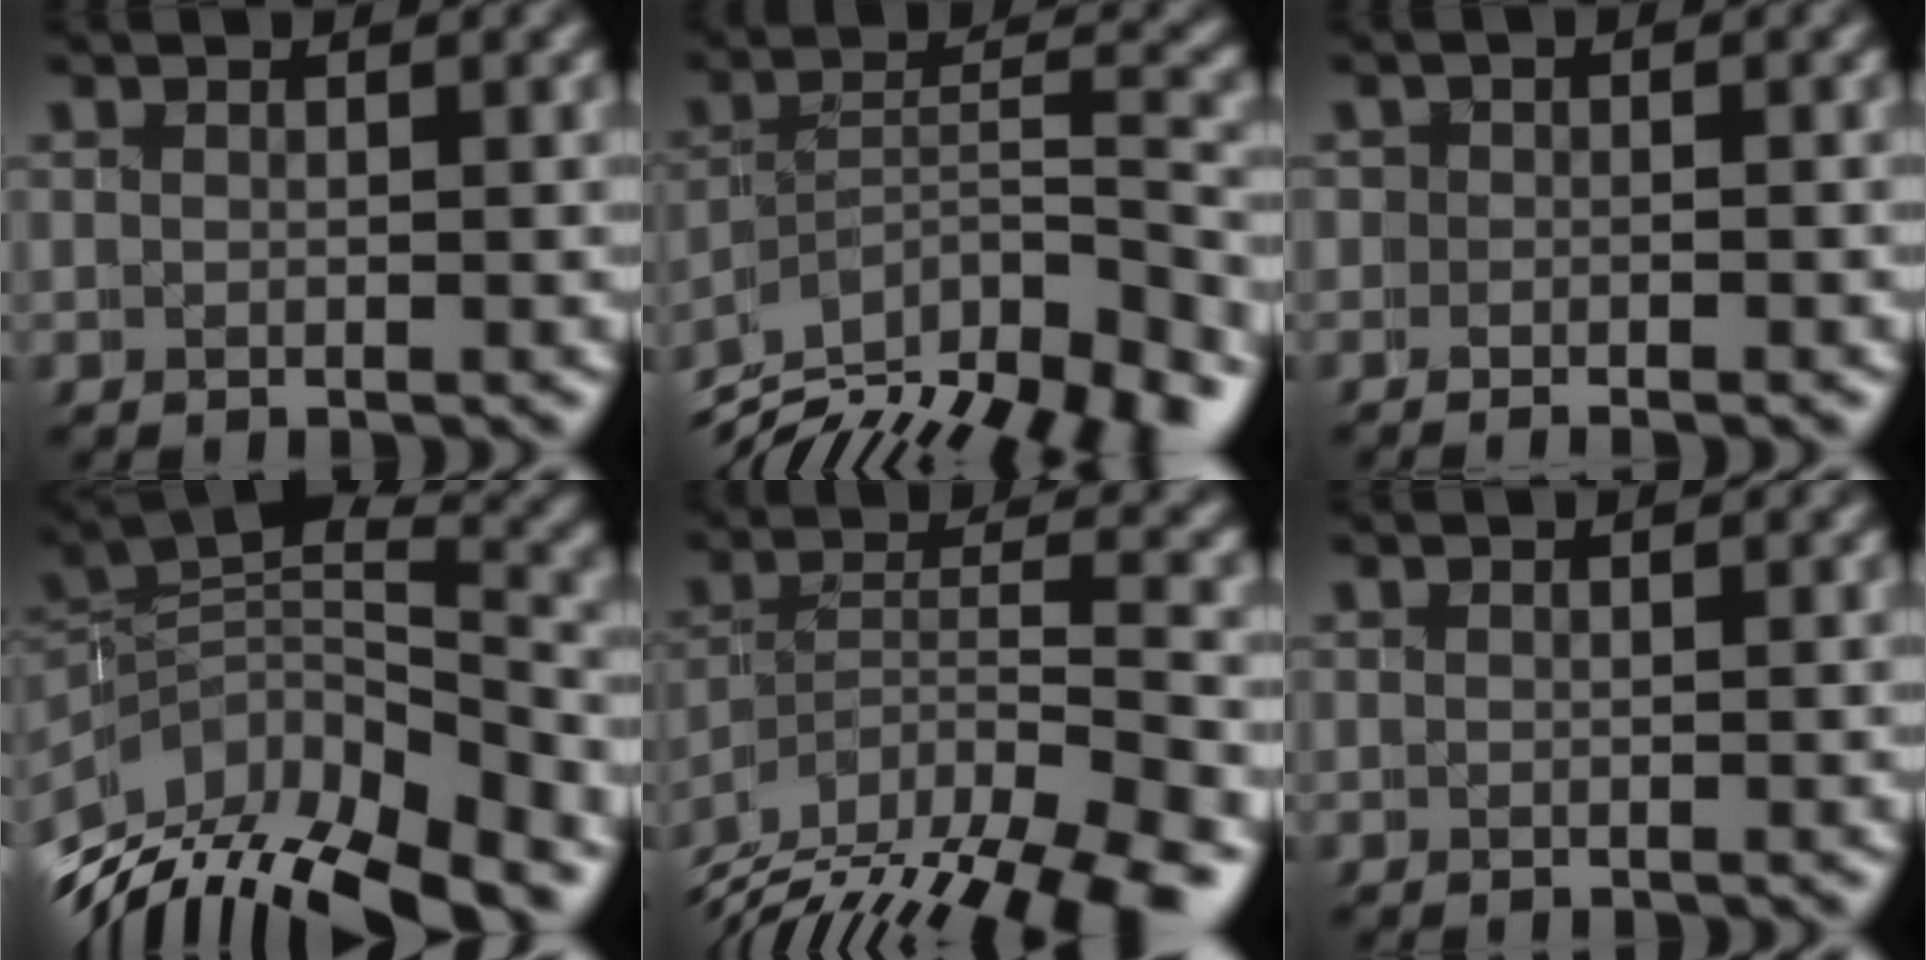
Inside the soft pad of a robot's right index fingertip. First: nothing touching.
{"total": 12.7, "force": [-7.2, 6.3, 8.4], "torque": [-0.128, -0.027, -0.104]}
{"total": 2.2, "force": [-0.8, 1.8, 1.0], "torque": [-0.007, 0.015, -0.026]}
{"total": 14.2, "force": [-5.5, 9.6, 8.9], "torque": [-0.153, -0.024, -0.087]}
{"total": 10.8, "force": [-5.9, 5.5, 7.2], "torque": [-0.128, -0.030, -0.089]}
{"total": 0.0}